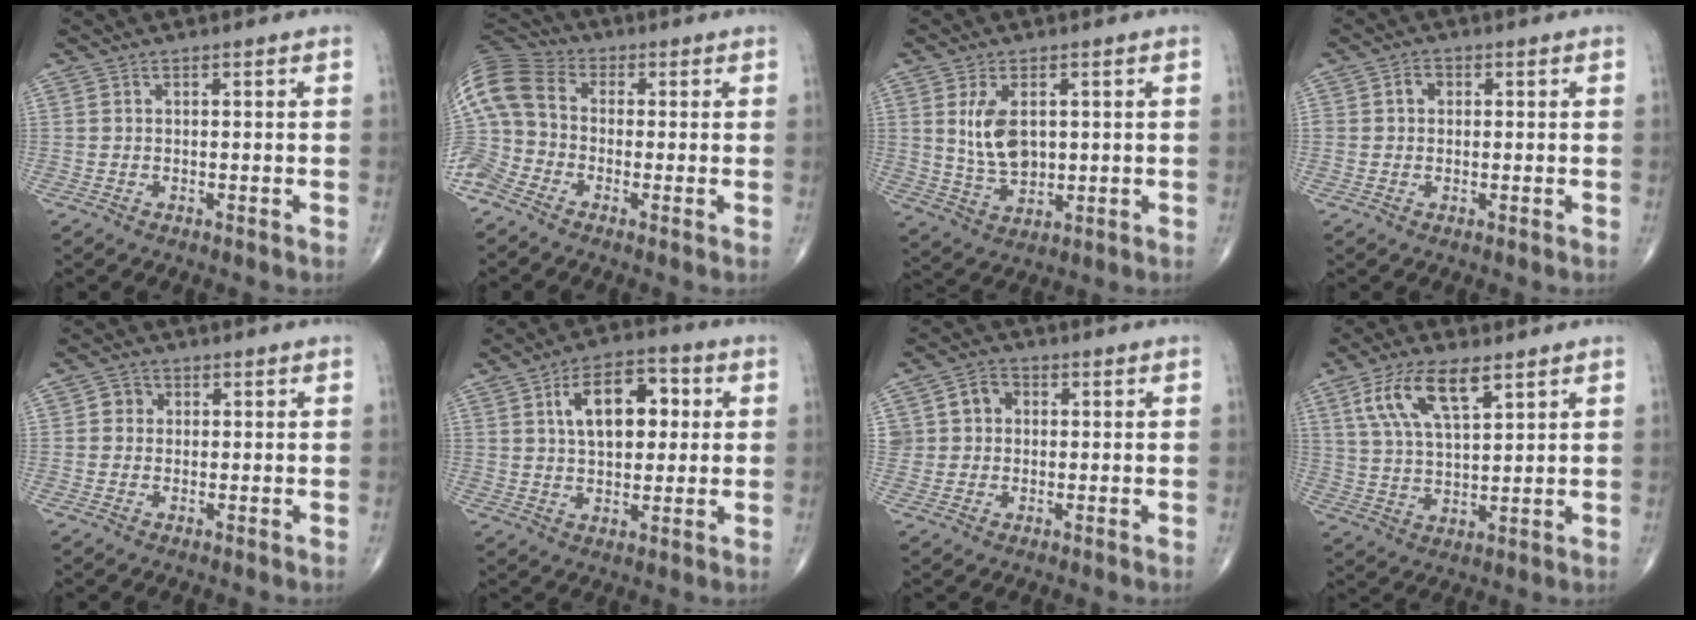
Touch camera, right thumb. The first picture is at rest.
{"total": 11.1, "force": [-3.4, 8.2, 6.6], "torque": [-0.151, 0.032, -0.090]}
{"total": 8.1, "force": [1.7, 4.8, 6.3], "torque": [-0.107, -0.012, 0.043]}
{"total": 2.3, "force": [0.3, 1.9, 1.1], "torque": [-0.008, 0.007, 0.004]}
{"total": 2.5, "force": [0.3, 2.3, 0.8], "torque": [0.002, 0.005, -0.001]}
{"total": 12.3, "force": [3.0, 6.9, 9.7], "torque": [-0.125, 0.009, 0.043]}
{"total": 5.3, "force": [0.9, 4.7, 2.2], "torque": [-0.013, 0.011, 0.011]}
{"total": 11.4, "force": [5.8, 4.6, 8.8], "torque": [-0.164, -0.014, 0.114]}